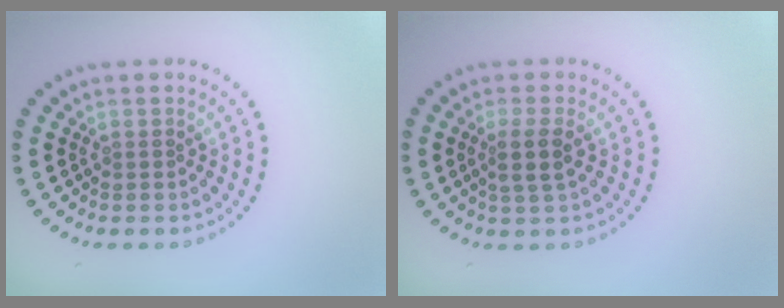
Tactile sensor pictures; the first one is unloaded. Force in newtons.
{"total": 2.2, "press": 1.9, "slide": 1.1}